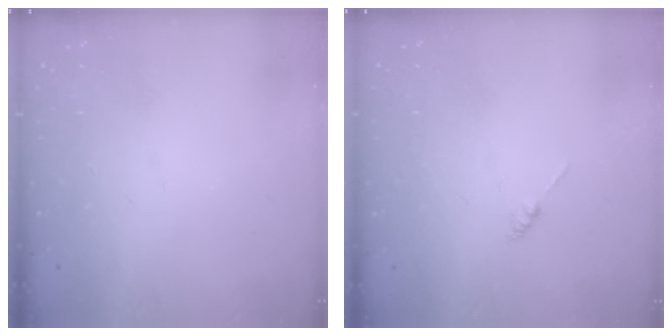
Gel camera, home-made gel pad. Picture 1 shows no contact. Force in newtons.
{"total": 0.0}